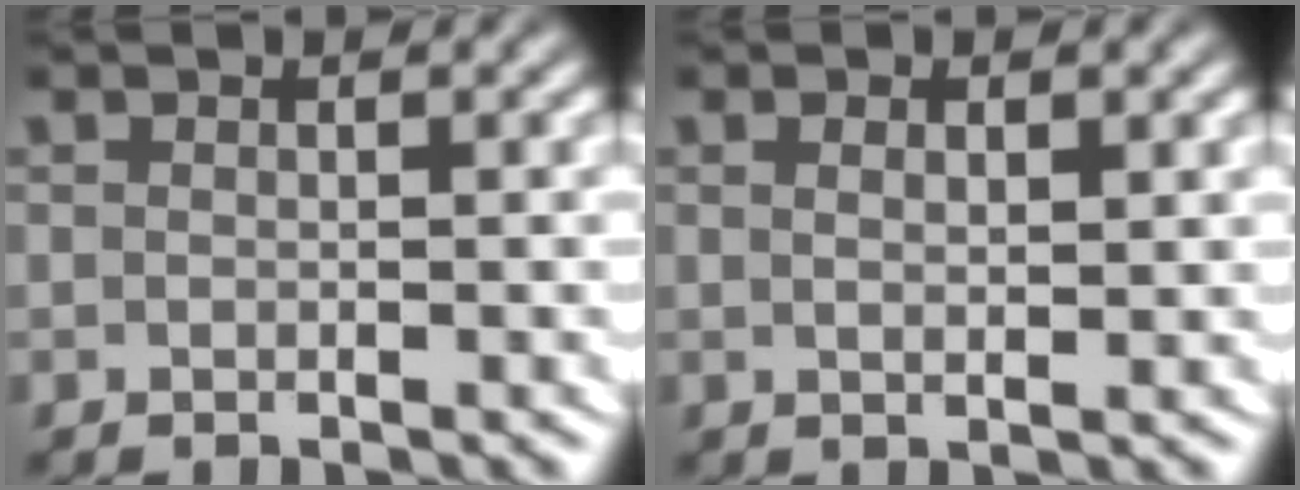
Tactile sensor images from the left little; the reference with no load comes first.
{"total": 1.0, "force": [0.4, -0.1, 0.9], "torque": [-0.013, -0.009, 0.011]}